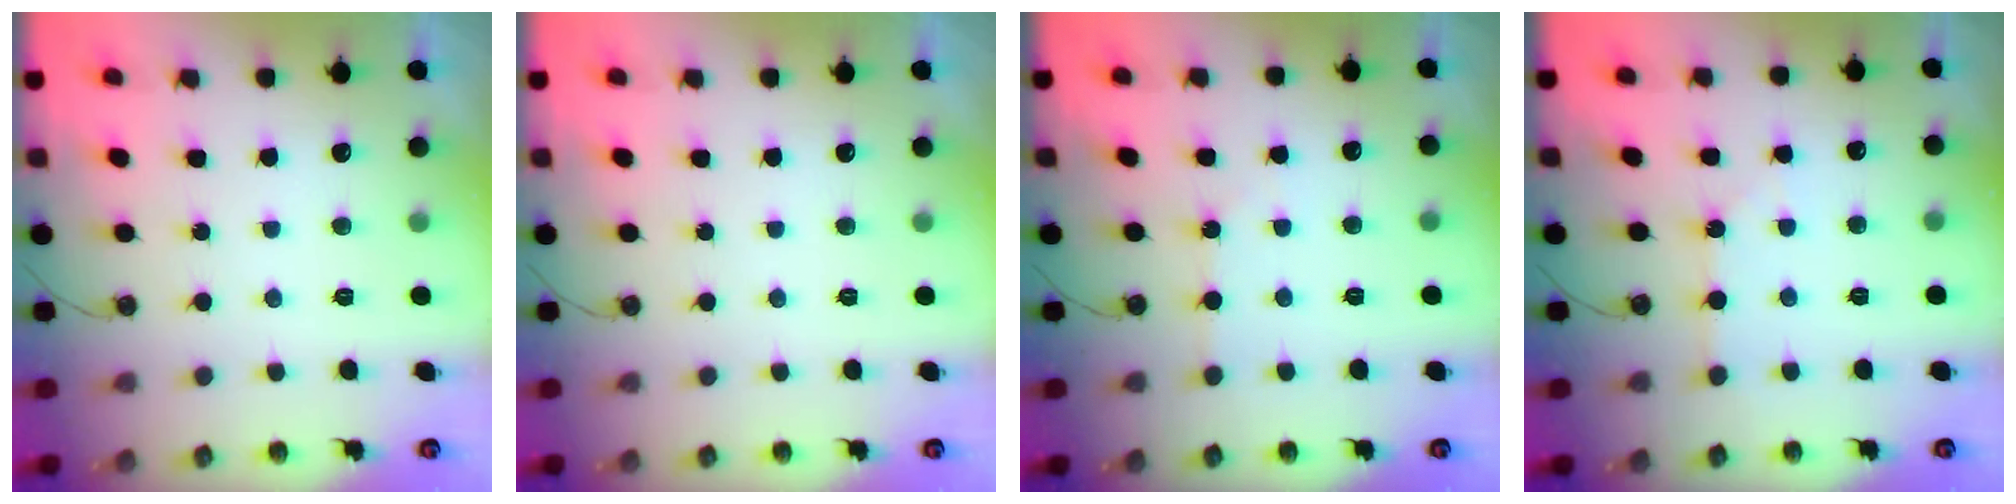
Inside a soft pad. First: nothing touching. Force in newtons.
{"total": 0.0}
{"total": 3.1, "press": 3.1, "slide": 0.6}
{"total": 3.5, "press": 3.4, "slide": 0.7}